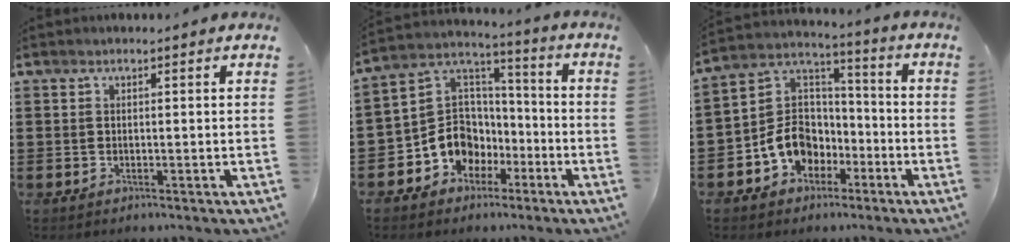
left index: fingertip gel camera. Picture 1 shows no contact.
{"total": 9.0, "force": [-3.8, 8.0, 2.0], "torque": [-0.077, 0.002, -0.069]}
{"total": 8.6, "force": [-3.8, 7.3, 2.5], "torque": [-0.082, 0.013, -0.074]}